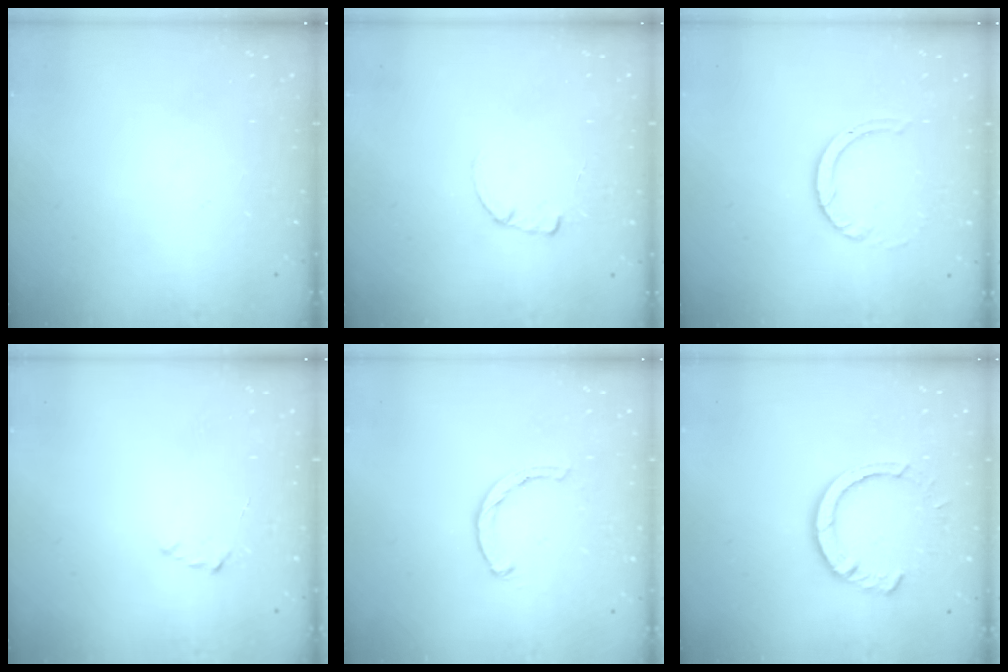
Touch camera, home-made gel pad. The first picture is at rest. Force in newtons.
{"total": 0.6, "press": 0.6, "slide": 0.1}
{"total": 3.8, "press": 3.8, "slide": 0.3}
{"total": 2.2, "press": 2.1, "slide": 0.3}
{"total": 1.4, "press": 1.3, "slide": 0.3}
{"total": 8.5, "press": 8.4, "slide": 1.0}